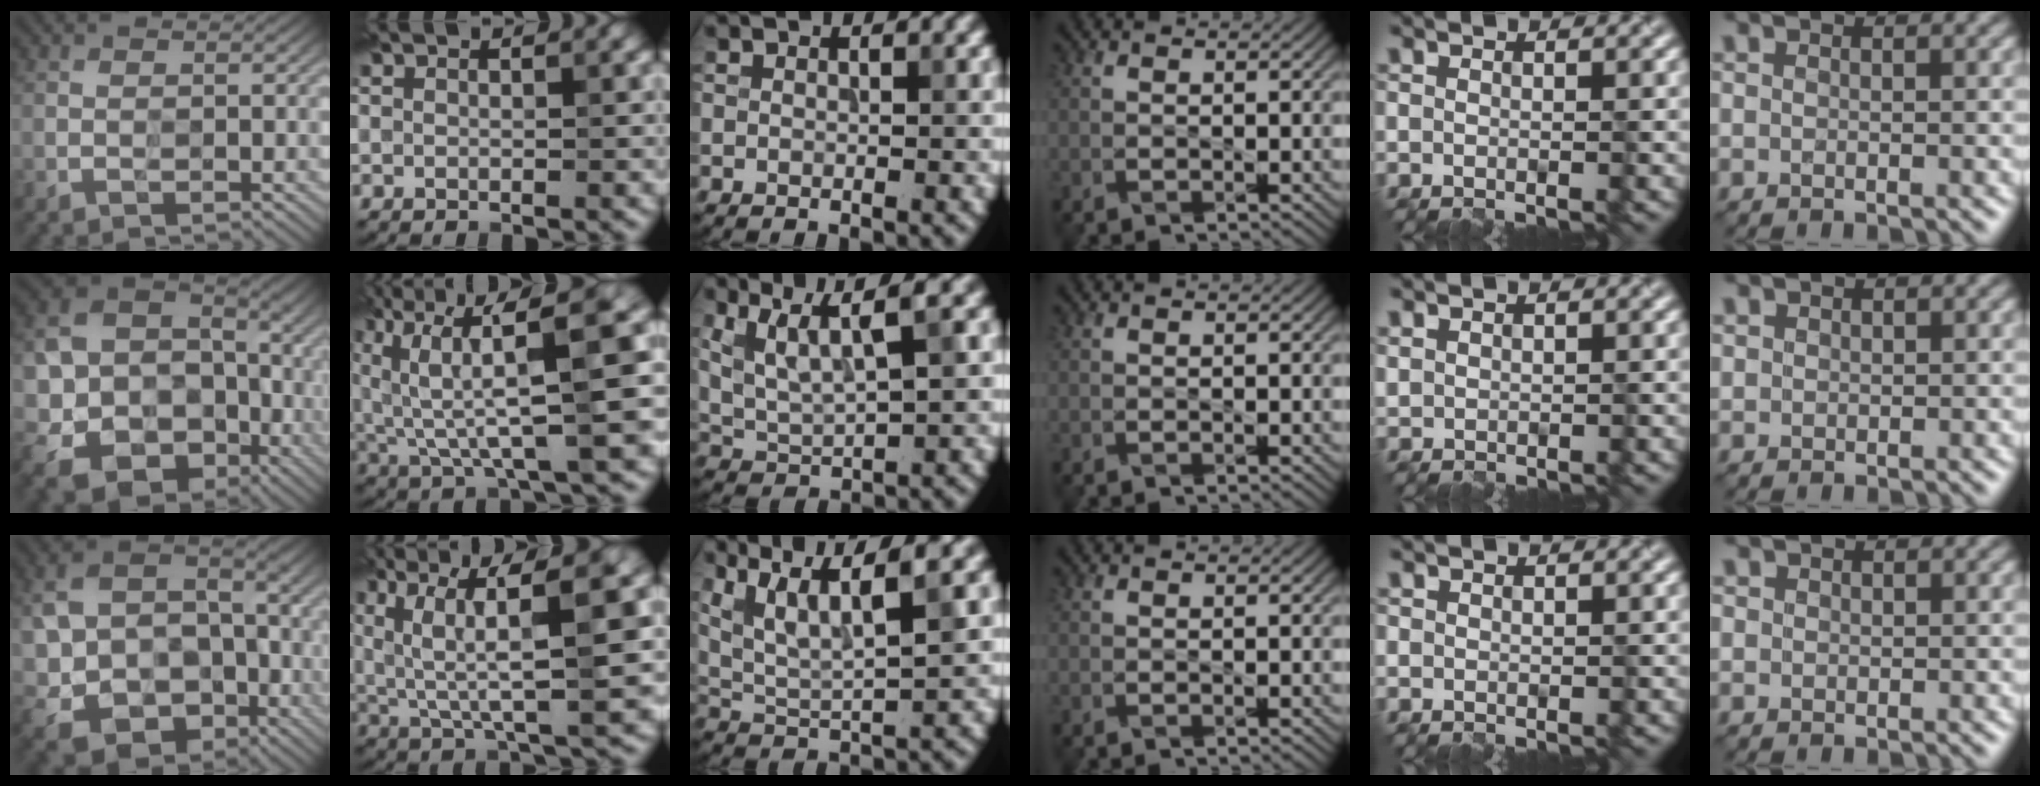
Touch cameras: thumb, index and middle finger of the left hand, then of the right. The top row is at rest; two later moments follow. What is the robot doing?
{"motion": "wipe", "object": "paper plate"}